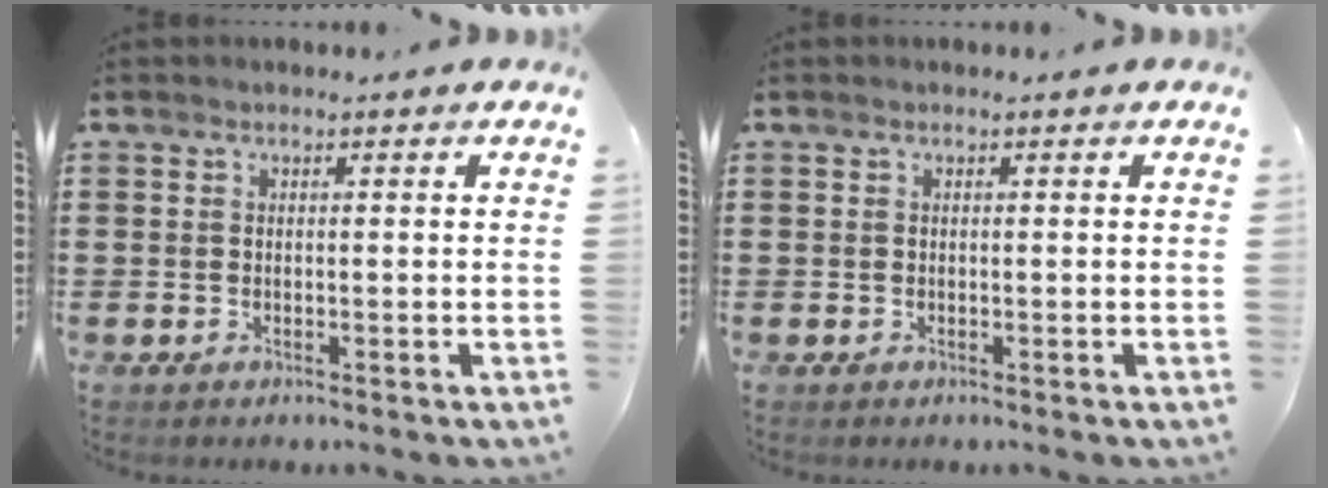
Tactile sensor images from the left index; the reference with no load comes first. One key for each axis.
{"total": 0.0}